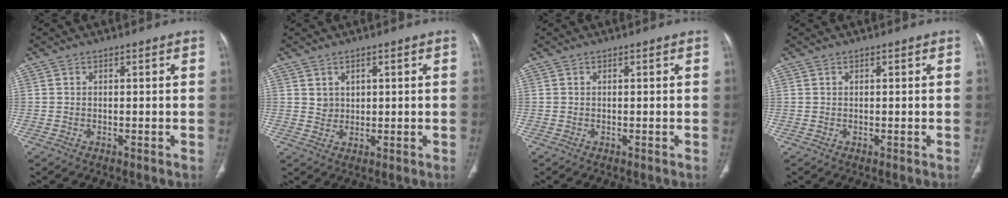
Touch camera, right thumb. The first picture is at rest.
{"total": 2.2, "force": [1.2, 1.8, 0.5], "torque": [0.007, -0.009, 0.024]}
{"total": 0.0}
{"total": 0.0}